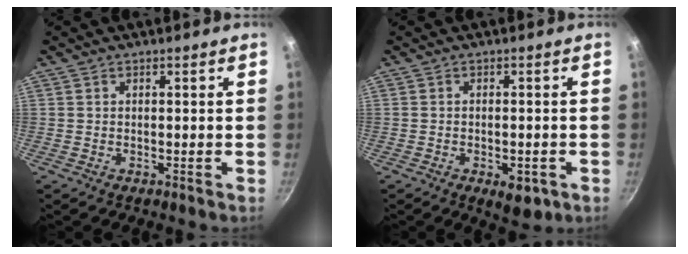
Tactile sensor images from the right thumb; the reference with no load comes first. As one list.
[{"total": 5.2, "force": [-2.1, 2.6, 4.0], "torque": [-0.040, 0.008, -0.022]}]